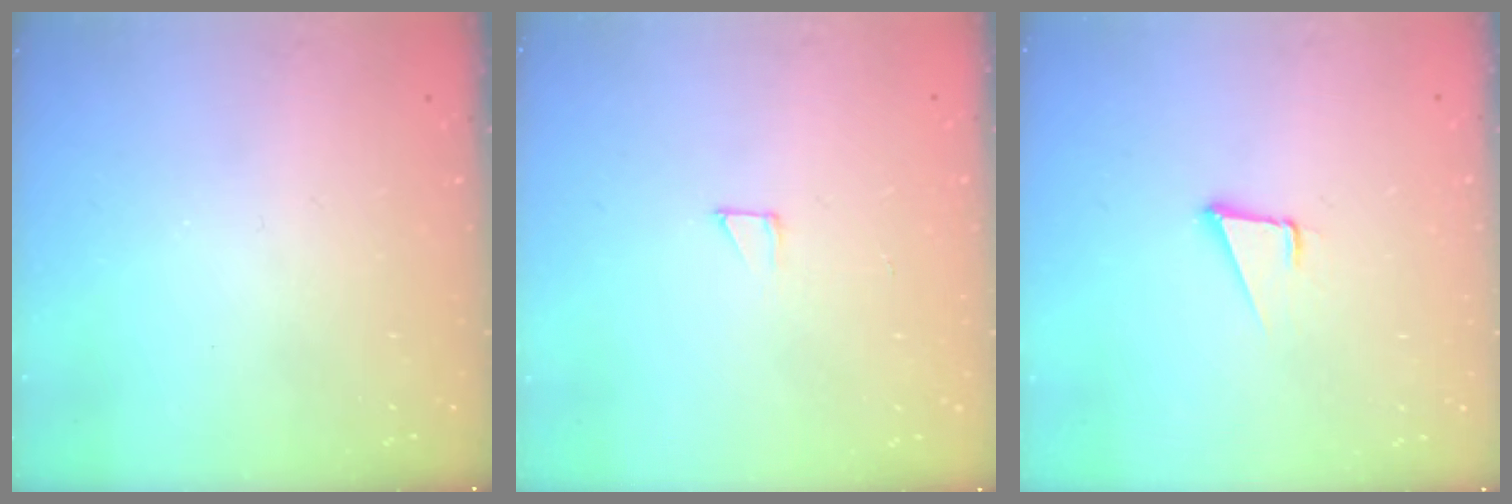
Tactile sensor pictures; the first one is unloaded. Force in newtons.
{"total": 2.1, "press": 2.1, "slide": 0.1}
{"total": 3.4, "press": 2.5, "slide": 2.2}